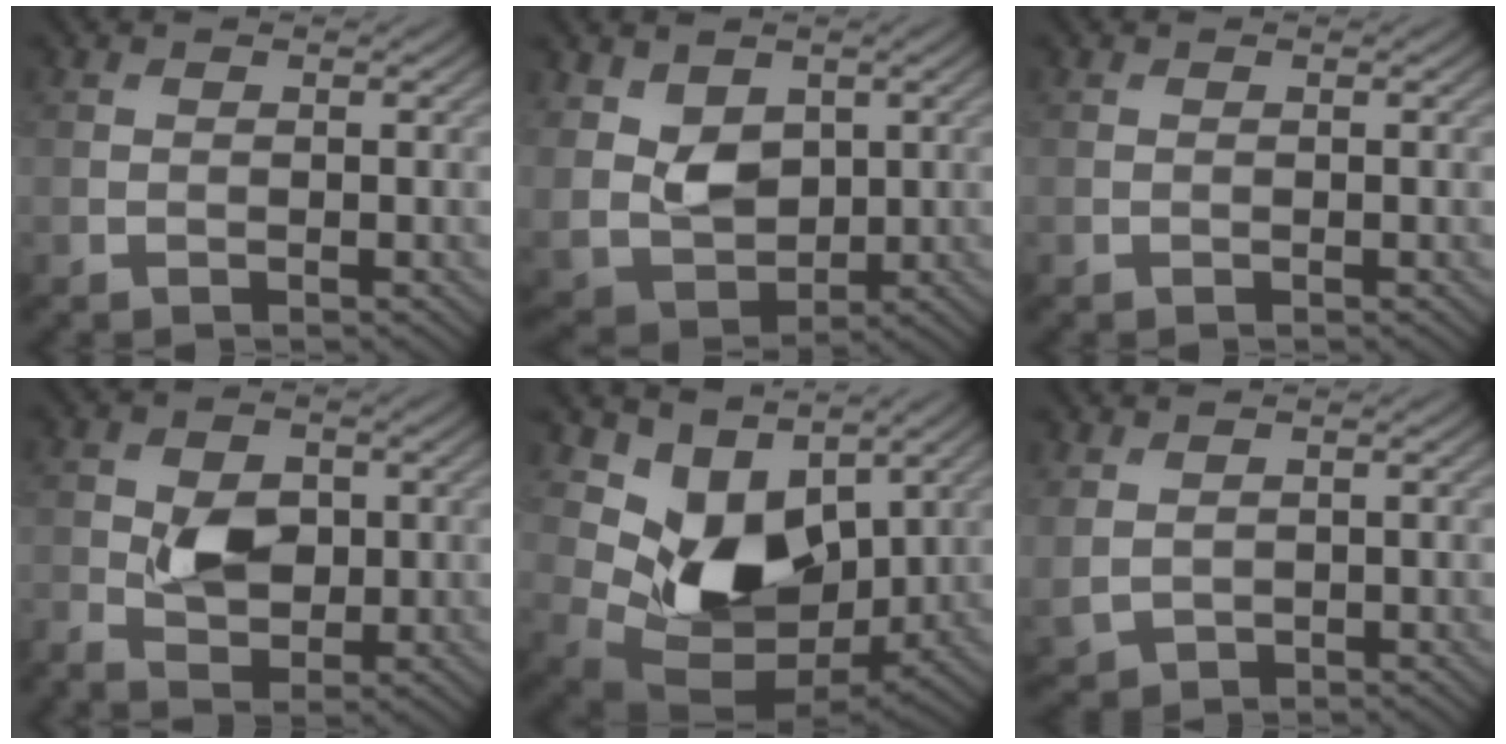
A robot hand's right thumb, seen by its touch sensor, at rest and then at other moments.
{"total": 7.2, "force": [2.3, 5.2, 4.4], "torque": [-0.115, -0.013, 0.042]}
{"total": 0.0}
{"total": 4.5, "force": [-0.6, 3.1, 3.2], "torque": [-0.064, -0.004, -0.013]}
{"total": 10.0, "force": [3.6, 6.6, 6.5], "torque": [-0.143, -0.026, 0.073]}
{"total": 2.5, "force": [0.9, 1.8, 1.4], "torque": [-0.048, -0.006, 0.023]}